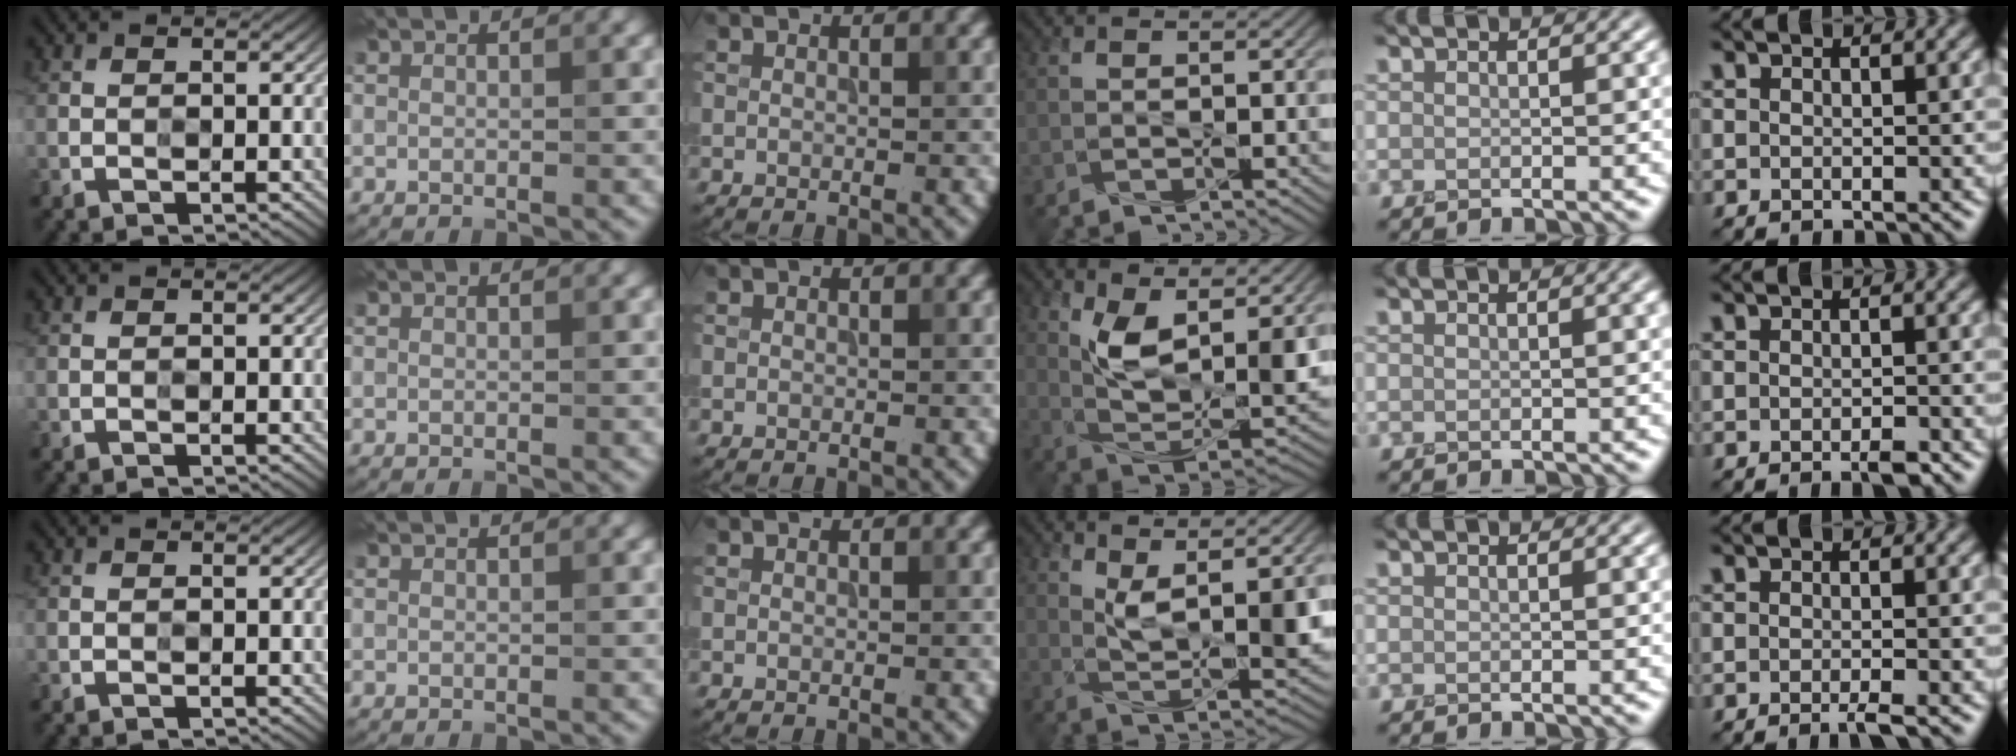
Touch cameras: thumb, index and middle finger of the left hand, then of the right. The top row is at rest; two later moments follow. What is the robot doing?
{"motion": "squeeze", "object": "stress ball aka squeeze ball"}